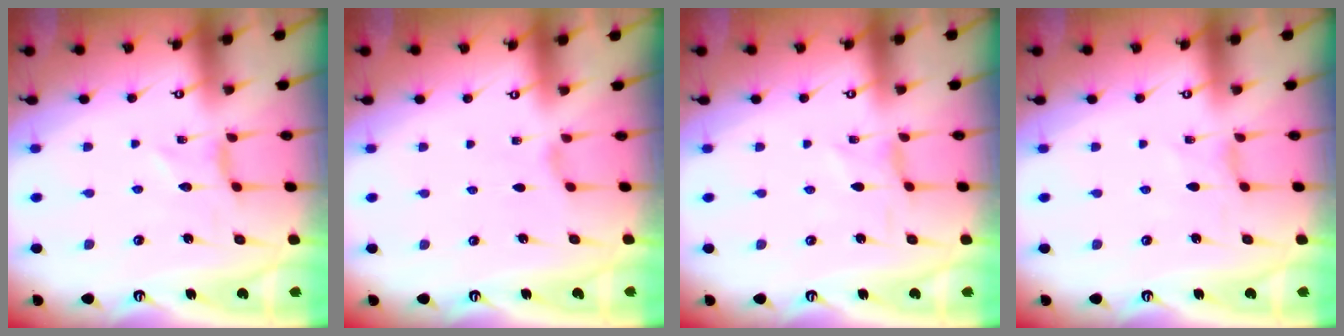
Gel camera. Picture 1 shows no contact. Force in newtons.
{"total": 1.0, "press": 1.0, "slide": 0.3}
{"total": 0.0}
{"total": 0.8, "press": 0.7, "slide": 0.1}